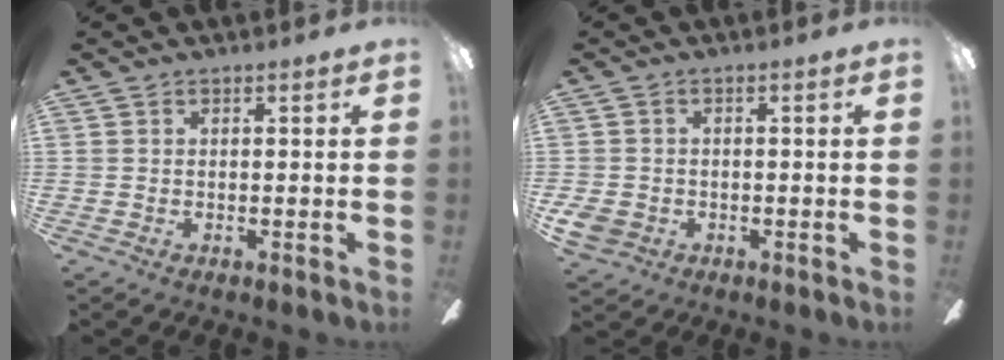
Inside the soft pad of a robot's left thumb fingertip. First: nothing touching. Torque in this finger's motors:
{"motor_torque": [-0.10, 0.13, -0.23, 0.38, -0.04]}